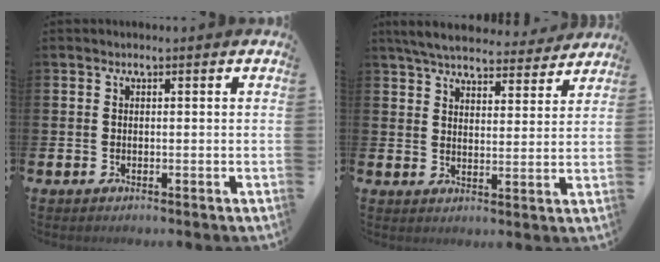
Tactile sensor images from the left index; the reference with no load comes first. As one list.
[{"total": 6.2, "force": [6.0, 1.3, 1.3], "torque": [-0.048, -0.033, 0.106]}]